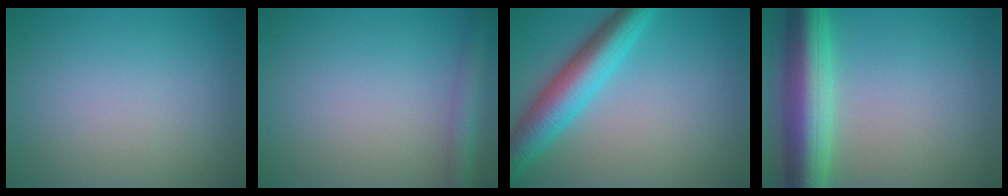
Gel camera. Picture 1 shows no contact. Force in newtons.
{"total": 2.8, "press": 2.8, "slide": 0.1}
{"total": 6.5, "press": 6.5, "slide": 0.2}
{"total": 8.4, "press": 8.4, "slide": 0.3}